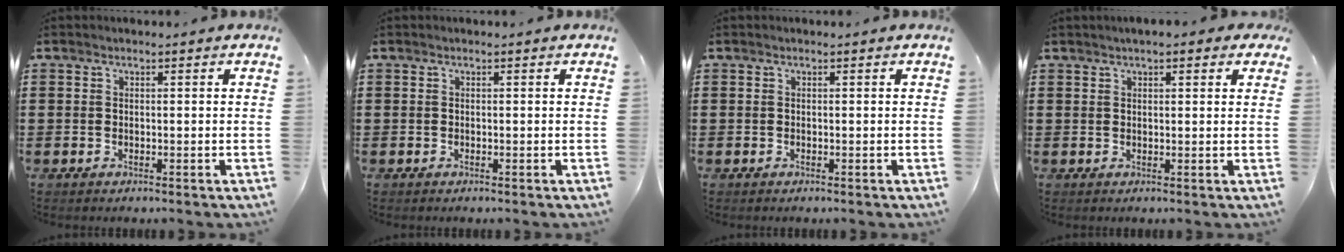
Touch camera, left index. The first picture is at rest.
{"total": 0.0}
{"total": 0.0}
{"total": 1.5, "force": [1.1, 0.5, 0.9], "torque": [-0.022, 0.006, 0.017]}